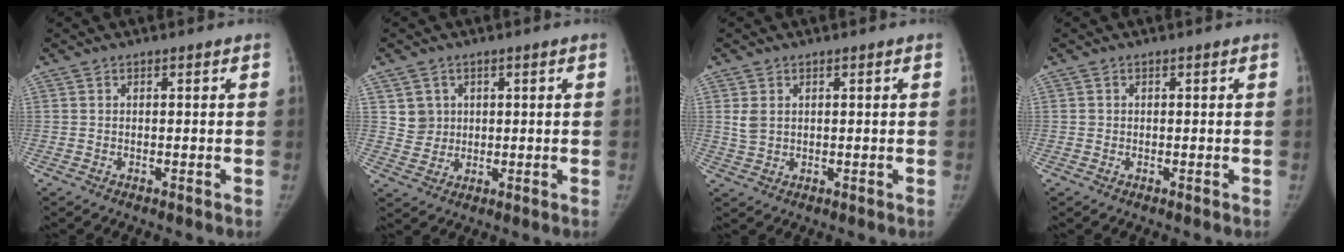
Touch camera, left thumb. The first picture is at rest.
{"total": 4.3, "force": [1.4, 4.0, 0.6], "torque": [0.011, -0.007, 0.030]}
{"total": 2.9, "force": [0.8, 2.2, 1.7], "torque": [-0.030, -0.003, 0.023]}
{"total": 0.7, "force": [0.0, 0.7, 0.1], "torque": [0.003, 0.003, 0.000]}